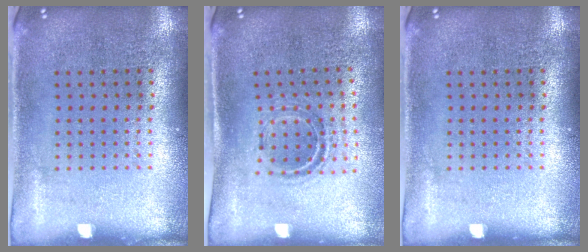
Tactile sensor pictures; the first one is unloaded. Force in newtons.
{"total": 1.0, "press": 0.9, "slide": 0.3}
{"total": 0.0}